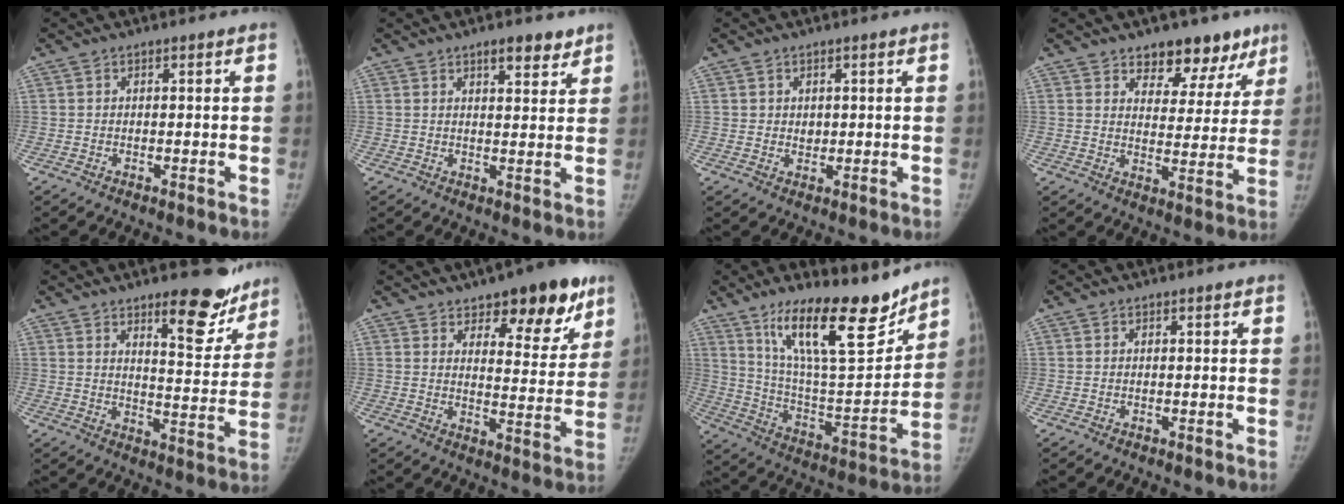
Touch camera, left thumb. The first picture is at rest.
{"total": 4.8, "force": [3.4, 1.8, 3.0], "torque": [-0.026, -0.021, 0.049]}
{"total": 2.0, "force": [0.5, 1.7, 0.8], "torque": [-0.002, -0.004, 0.011]}
{"total": 11.1, "force": [7.9, 6.4, 4.4], "torque": [0.001, -0.039, 0.107]}
{"total": 12.2, "force": [8.7, 4.1, 7.5], "torque": [-0.058, -0.064, 0.125]}
{"total": 14.4, "force": [8.9, 6.1, 9.5], "torque": [-0.069, -0.046, 0.122]}
{"total": 21.7, "force": [15.3, 5.9, 14.2], "torque": [-0.197, -0.089, 0.266]}
{"total": 0.0}